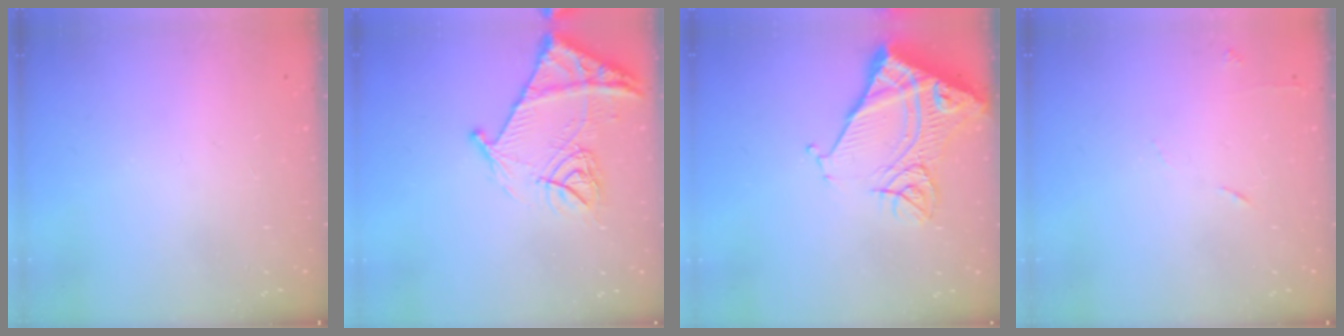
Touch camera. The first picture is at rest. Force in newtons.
{"total": 15.9, "press": 15.8, "slide": 1.6}
{"total": 15.4, "press": 15.3, "slide": 1.8}
{"total": 6.6, "press": 6.6, "slide": 0.8}